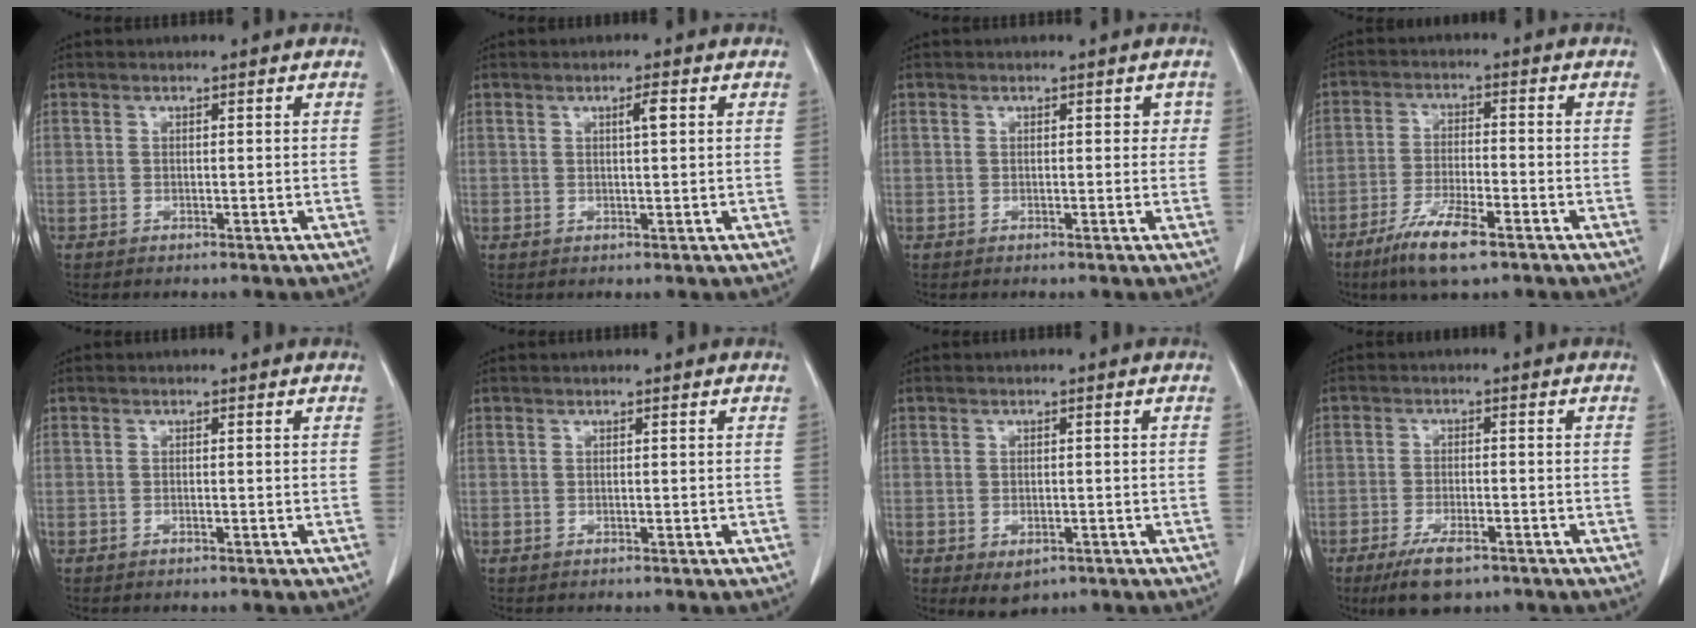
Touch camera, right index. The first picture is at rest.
{"total": 1.8, "force": [0.6, 0.2, 1.7], "torque": [-0.030, 0.001, 0.010]}
{"total": 1.4, "force": [0.3, 1.1, 0.8], "torque": [-0.003, 0.012, 0.002]}
{"total": 8.3, "force": [-5.4, 1.3, 6.2], "torque": [-0.125, -0.017, -0.096]}
{"total": 0.0}
{"total": 0.0}
{"total": 3.0, "force": [-1.5, 1.9, 1.9], "torque": [-0.026, -0.004, -0.008]}
{"total": 6.5, "force": [-4.3, 1.9, 4.4], "torque": [-0.083, -0.011, -0.070]}